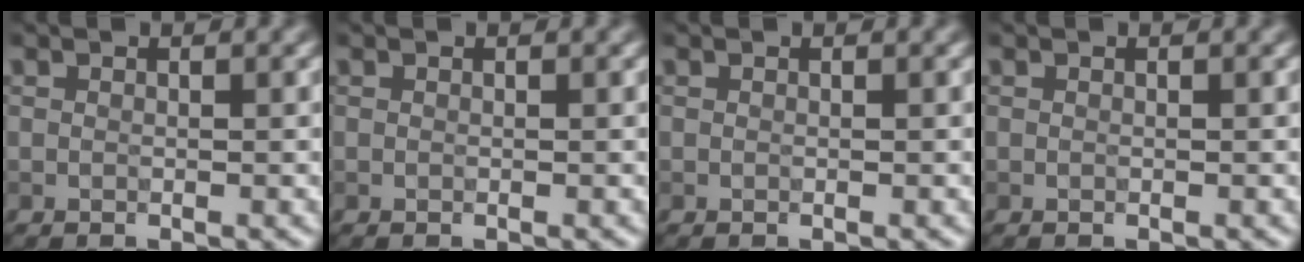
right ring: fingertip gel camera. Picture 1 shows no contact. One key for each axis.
{"total": 0.0}
{"total": 0.0}
{"total": 0.0}